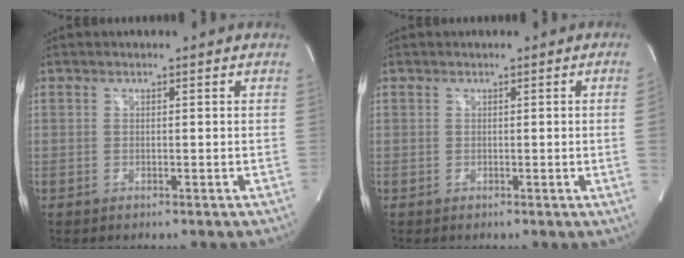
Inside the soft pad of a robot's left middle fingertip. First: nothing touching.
{"total": 1.9, "force": [-0.1, -0.9, 1.6], "torque": [-0.018, -0.001, 0.000]}